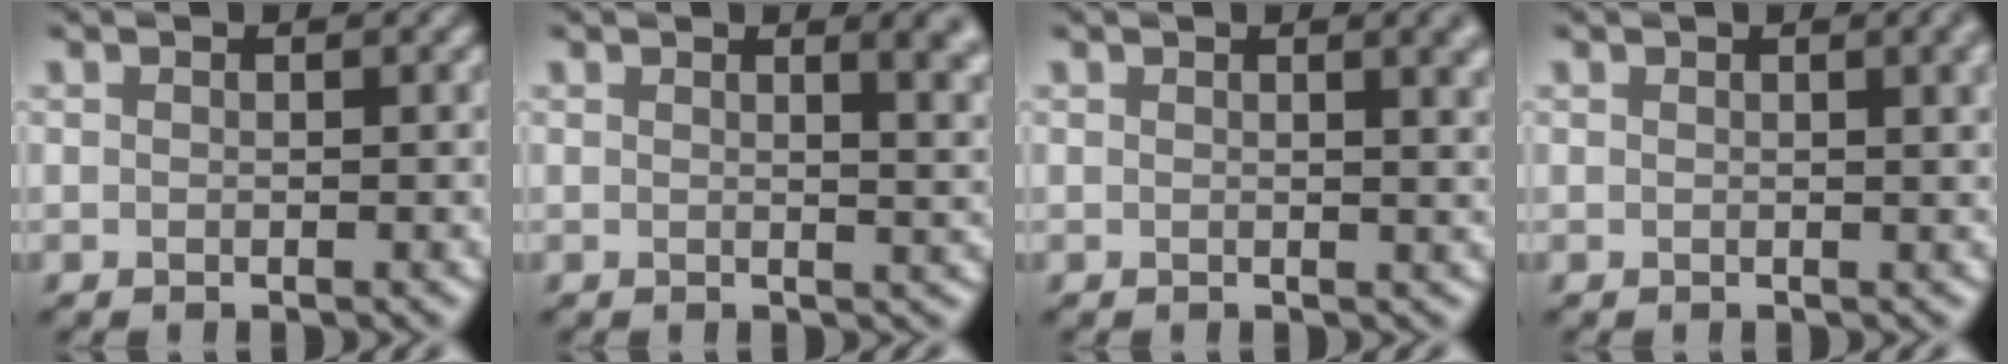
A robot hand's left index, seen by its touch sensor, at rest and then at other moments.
{"total": 4.1, "force": [1.9, 1.8, 3.2], "torque": [-0.013, 0.010, 0.019]}
{"total": 3.3, "force": [1.3, 1.2, 2.7], "torque": [-0.016, 0.007, 0.016]}
{"total": 3.4, "force": [1.1, 1.3, 2.9], "torque": [-0.022, 0.007, 0.013]}